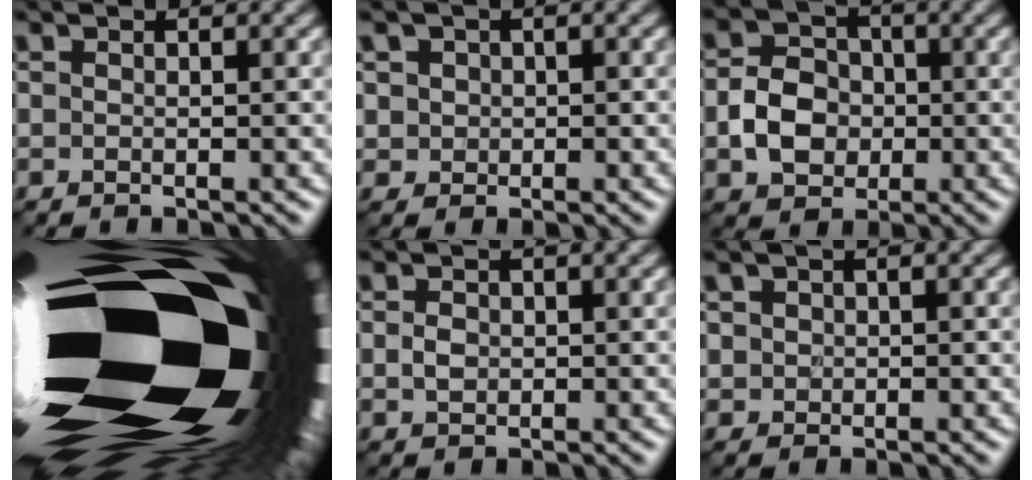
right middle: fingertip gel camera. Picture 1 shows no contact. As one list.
[{"total": 2.9, "force": [1.1, 2.5, 1.0], "torque": [-0.018, 0.009, 0.019]}, {"total": 4.0, "force": [-1.4, 3.1, 2.1], "torque": [-0.035, 0.005, -0.027]}, {"total": 23.1, "force": [-5.0, 12.0, 19.1], "torque": [-0.281, 0.007, -0.094]}, {"total": 0.8, "force": [-0.4, 0.6, 0.4], "torque": [-0.010, -0.001, -0.005]}, {"total": 2.0, "force": [0.7, 1.7, 0.7], "torque": [-0.016, 0.008, 0.017]}]